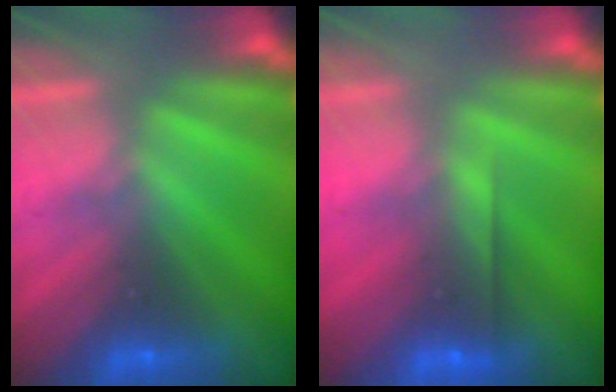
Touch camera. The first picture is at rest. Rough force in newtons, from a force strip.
{"total": 2.6}